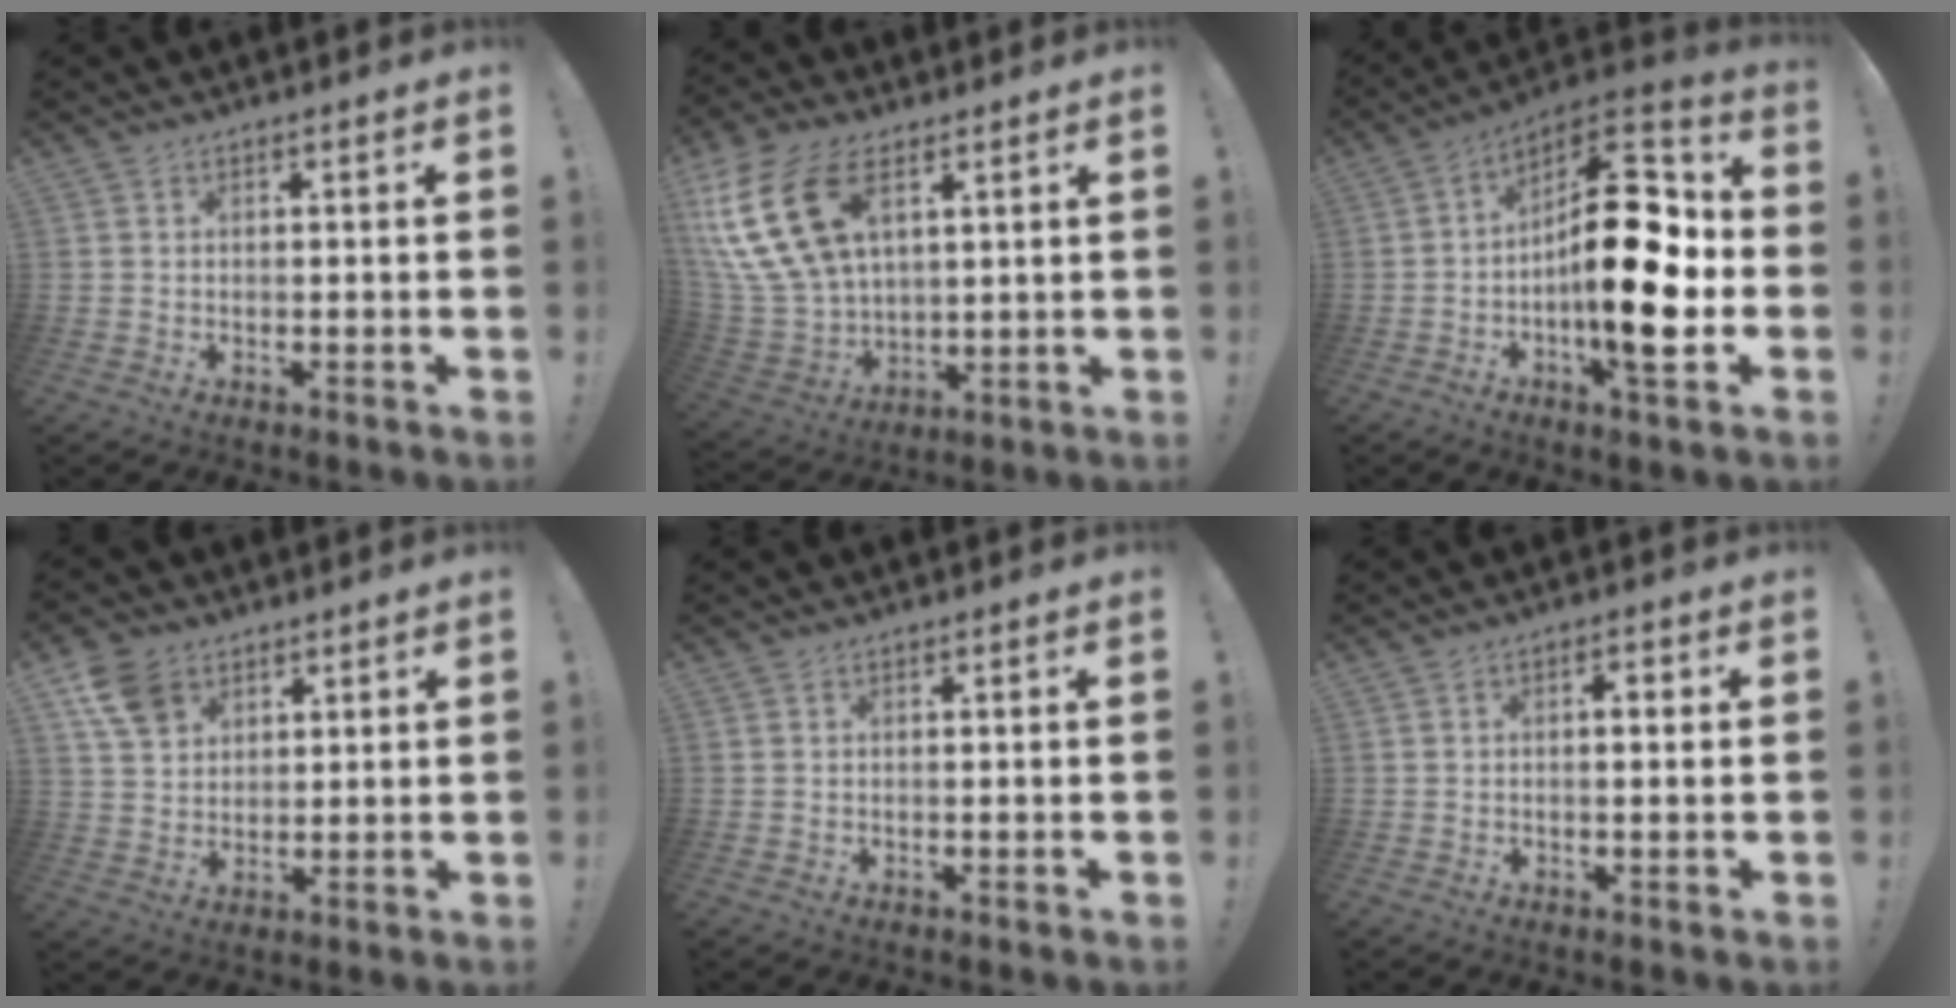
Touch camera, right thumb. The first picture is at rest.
{"total": 20.9, "force": [8.0, 12.7, 14.5], "torque": [-0.313, -0.029, 0.149]}
{"total": 22.3, "force": [-3.0, 8.5, 20.4], "torque": [-0.311, 0.008, -0.048]}
{"total": 9.0, "force": [5.1, 6.4, 3.8], "torque": [-0.069, -0.013, 0.104]}
{"total": 0.0}
{"total": 2.1, "force": [0.0, 0.5, 2.1], "torque": [-0.023, -0.001, -0.007]}